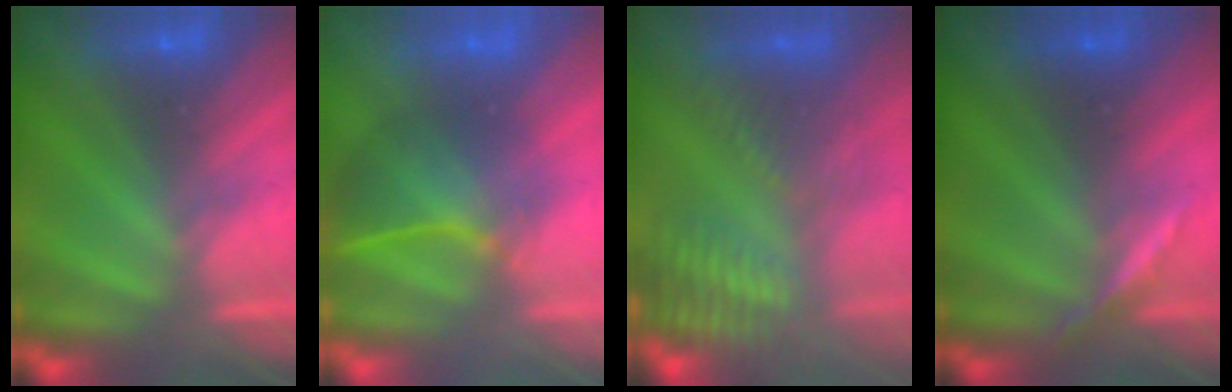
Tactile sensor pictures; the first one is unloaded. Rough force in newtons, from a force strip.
{"total": 3.6}
{"total": 4.6}
{"total": 3.1}